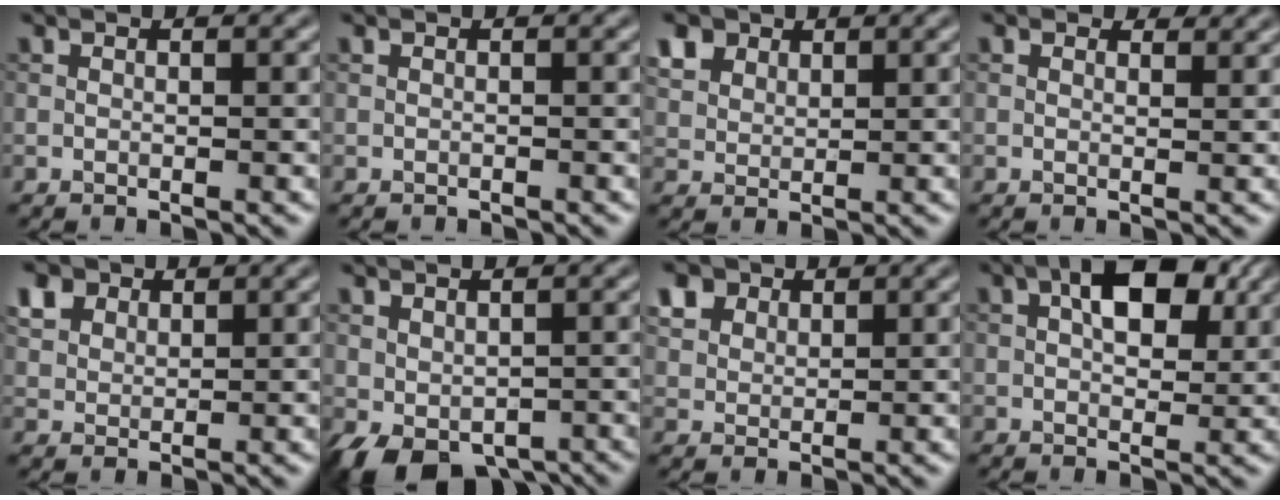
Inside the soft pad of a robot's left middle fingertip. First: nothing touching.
{"total": 0.0}
{"total": 3.7, "force": [2.3, 2.5, 1.5], "torque": [-0.047, 0.000, 0.052]}
{"total": 1.6, "force": [1.4, 0.6, 0.5], "torque": [-0.011, -0.007, 0.013]}
{"total": 3.6, "force": [2.2, 2.5, 1.4], "torque": [-0.043, 0.001, 0.051]}
{"total": 5.5, "force": [-2.6, 3.3, 3.5], "torque": [-0.057, -0.018, -0.030]}
{"total": 4.2, "force": [2.6, 2.8, 1.7], "torque": [-0.056, 0.003, 0.055]}
{"total": 6.3, "force": [2.1, 3.5, 4.9], "torque": [-0.073, 0.009, 0.025]}